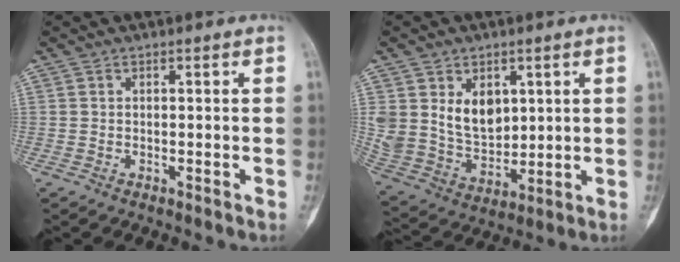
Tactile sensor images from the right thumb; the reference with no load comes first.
{"total": 12.1, "force": [3.9, 8.7, 7.6], "torque": [-0.109, -0.023, 0.094]}